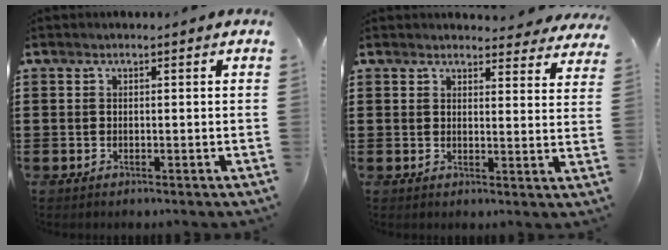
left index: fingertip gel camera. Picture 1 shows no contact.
{"total": 3.6, "force": [3.6, 0.4, 0.6], "torque": [-0.008, -0.018, 0.063]}